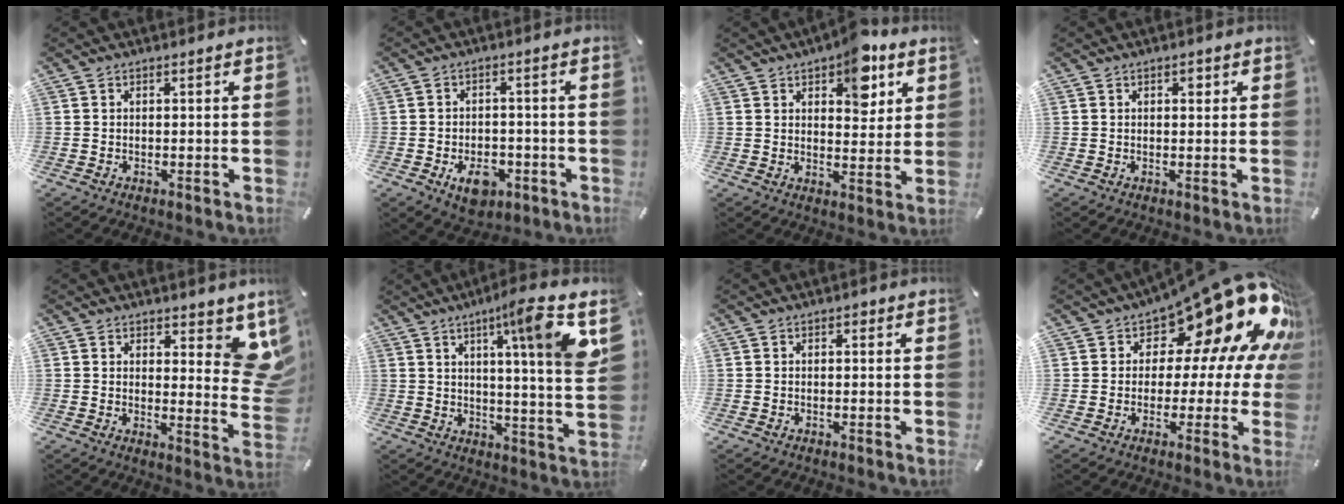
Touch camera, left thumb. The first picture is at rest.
{"total": 7.7, "force": [-3.2, 5.0, 4.9], "torque": [-0.083, 0.005, -0.059]}
{"total": 10.7, "force": [6.1, 5.7, 6.6], "torque": [-0.072, -0.026, 0.102]}
{"total": 1.8, "force": [0.8, 1.1, 1.3], "torque": [-0.019, 0.002, 0.011]}
{"total": 10.1, "force": [5.3, 4.9, 7.0], "torque": [-0.060, -0.042, 0.092]}
{"total": 14.4, "force": [7.5, 0.2, 12.3], "torque": [-0.182, -0.044, 0.102]}
{"total": 0.6, "force": [0.1, 0.5, 0.3], "torque": [-0.005, 0.005, 0.000]}
{"total": 20.1, "force": [11.6, 9.6, 13.4], "torque": [-0.183, -0.088, 0.193]}